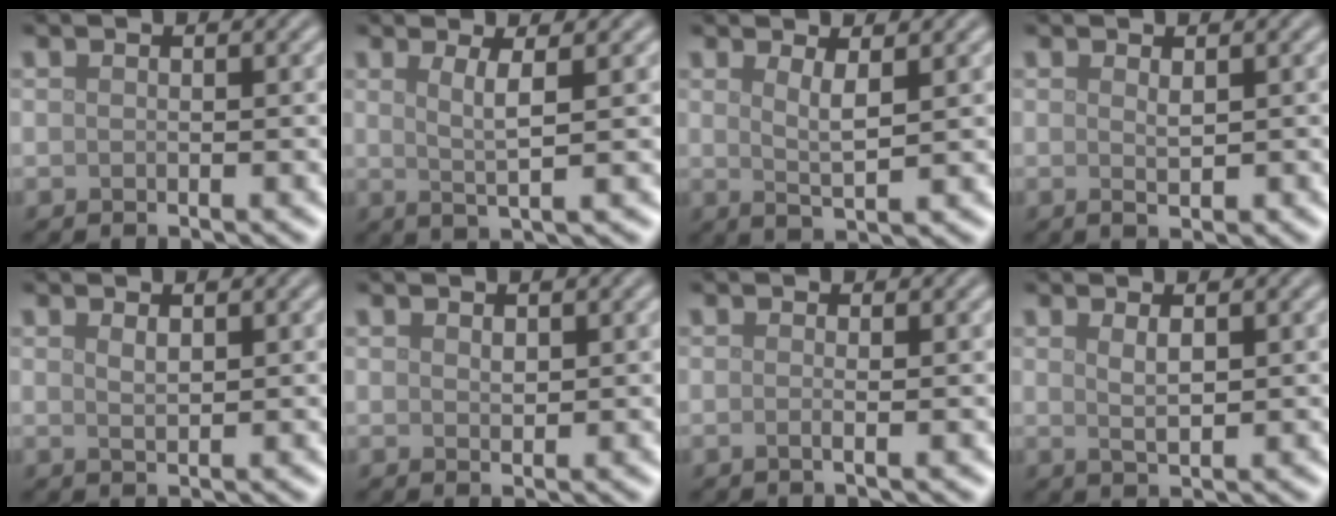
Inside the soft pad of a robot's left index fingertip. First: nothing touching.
{"total": 2.8, "force": [0.9, 0.5, 2.6], "torque": [-0.047, -0.004, 0.016]}
{"total": 2.4, "force": [1.0, 0.6, 2.1], "torque": [-0.035, -0.007, 0.019]}
{"total": 1.0, "force": [0.4, 0.2, 0.9], "torque": [-0.017, -0.003, 0.007]}
{"total": 1.2, "force": [0.7, 0.4, 0.9], "torque": [-0.018, -0.002, 0.015]}
{"total": 0.9, "force": [0.6, 0.5, 0.6], "torque": [-0.013, -0.001, 0.012]}
{"total": 1.2, "force": [-0.1, 0.4, 1.1], "torque": [-0.016, -0.007, -0.010]}
{"total": 1.8, "force": [0.8, 0.5, 1.5], "torque": [-0.026, -0.003, 0.016]}